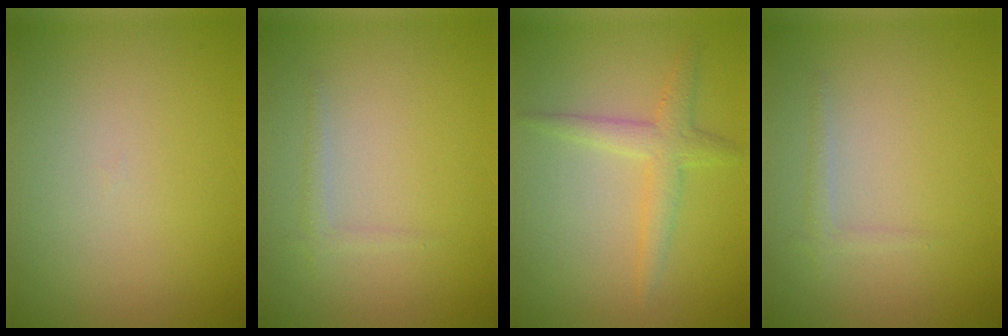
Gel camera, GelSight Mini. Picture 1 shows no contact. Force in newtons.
{"total": 0.9, "press": 0.9, "slide": 0.0}
{"total": 2.5, "press": 2.5, "slide": 0.1}
{"total": 0.9, "press": 0.9, "slide": 0.0}